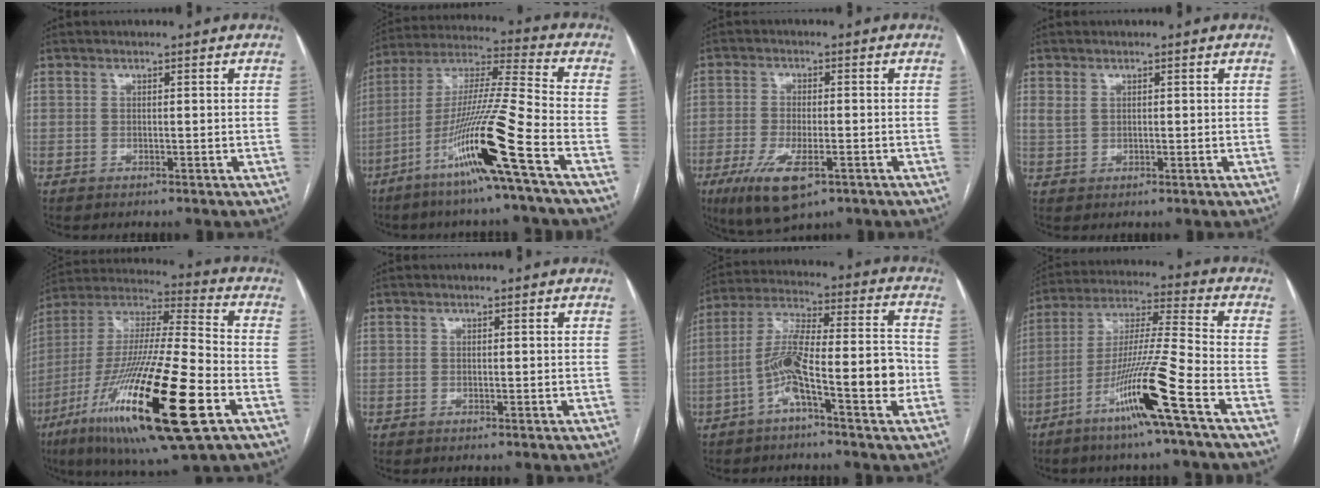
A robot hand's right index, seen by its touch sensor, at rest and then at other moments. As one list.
[{"total": 16.8, "force": [-8.0, -1.9, 14.6], "torque": [-0.290, -0.022, -0.153]}, {"total": 9.3, "force": [-4.7, 3.0, 7.4], "torque": [-0.142, -0.020, -0.073]}, {"total": 1.9, "force": [0.9, 1.2, 1.1], "torque": [-0.030, 0.008, 0.024]}, {"total": 28.2, "force": [-11.3, 3.4, 25.7], "torque": [-0.488, -0.053, -0.196]}, {"total": 0.0}, {"total": 13.4, "force": [-4.5, 1.9, 12.5], "torque": [-0.224, 0.029, -0.076]}, {"total": 14.2, "force": [-7.3, -1.7, 12.1], "torque": [-0.234, -0.017, -0.140]}]